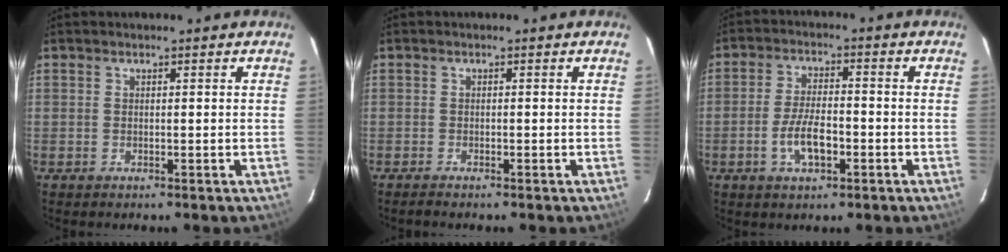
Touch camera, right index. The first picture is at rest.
{"total": 1.4, "force": [-1.3, 0.1, 0.5], "torque": [-0.016, -0.006, -0.021]}
{"total": 6.9, "force": [-2.6, 2.7, 5.8], "torque": [-0.119, 0.000, -0.047]}